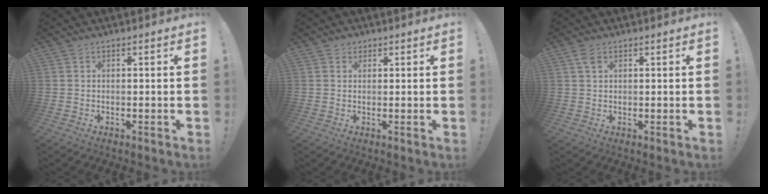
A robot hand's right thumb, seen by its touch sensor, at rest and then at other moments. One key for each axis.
{"total": 1.6, "fx": 0.9, "fy": 1.2, "fz": 0.2, "tx": 0.003, "ty": -0.002, "tz": 0.015}
{"total": 2.7, "fx": 1.4, "fy": 1.5, "fz": 1.8, "tx": -0.035, "ty": 0.001, "tz": 0.026}